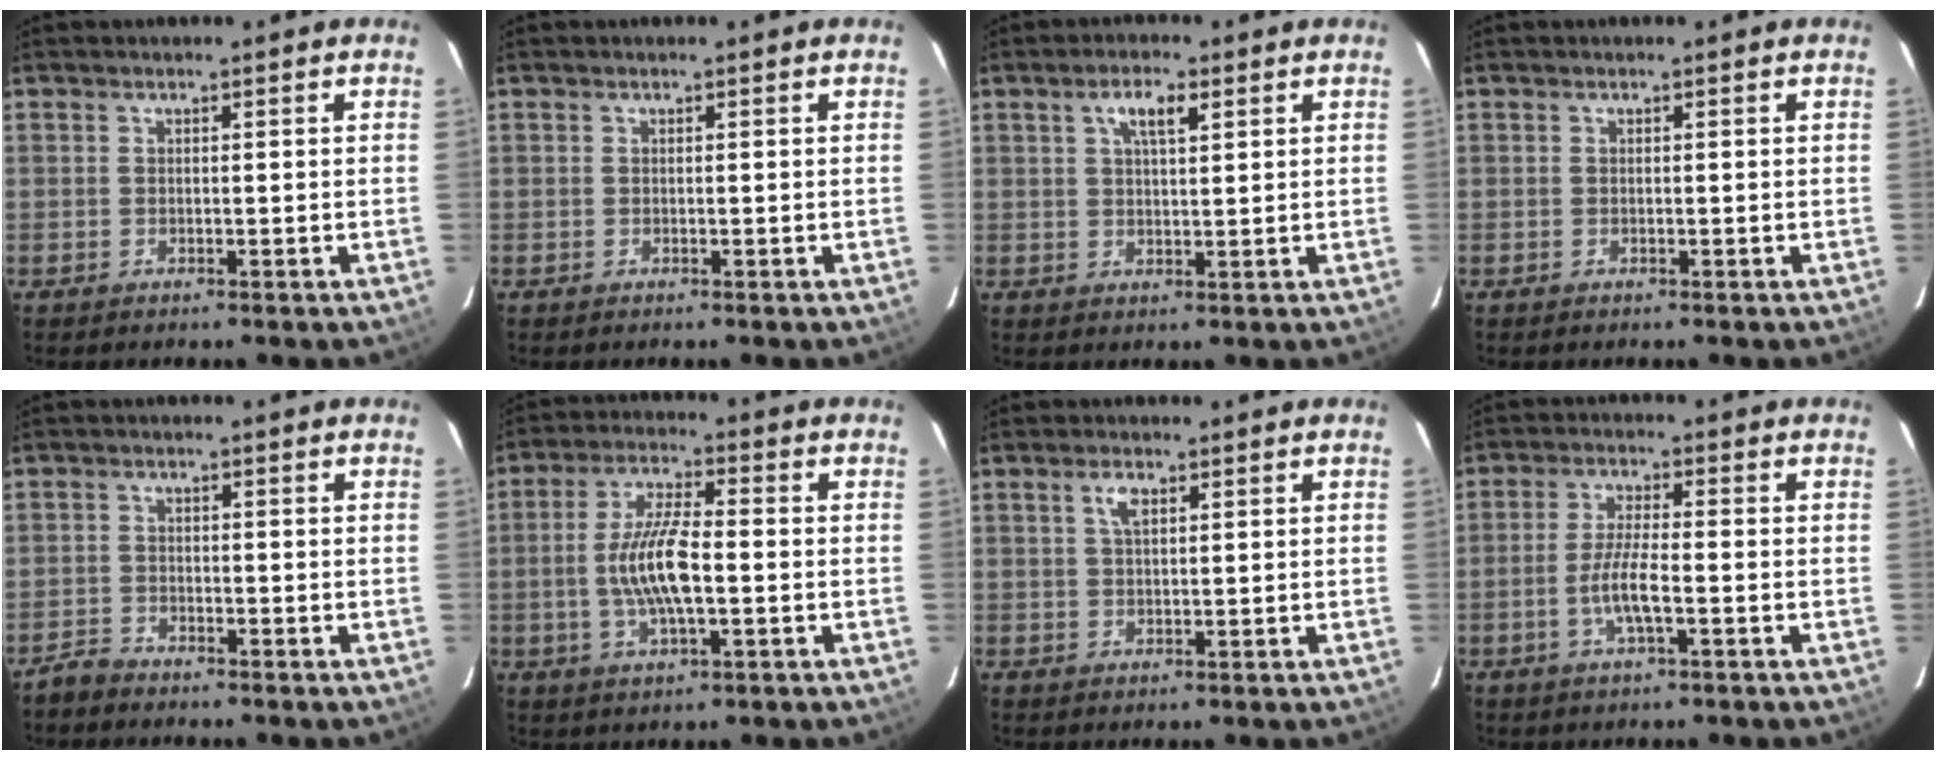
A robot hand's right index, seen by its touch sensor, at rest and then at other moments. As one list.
[{"total": 0.0}, {"total": 4.4, "force": [2.1, 1.4, 3.6], "torque": [-0.065, 0.009, 0.038]}, {"total": 0.0}, {"total": 2.6, "force": [-2.5, 0.7, 0.2], "torque": [-0.014, 0.000, -0.052]}, {"total": 10.4, "force": [-1.5, 2.9, 9.9], "torque": [-0.197, 0.002, -0.028]}, {"total": 2.8, "force": [1.3, 1.2, 2.2], "torque": [-0.043, 0.005, 0.024]}, {"total": 6.1, "force": [-2.1, 0.9, 5.7], "torque": [-0.114, -0.003, -0.041]}]